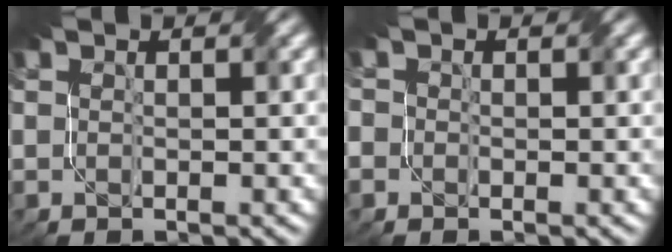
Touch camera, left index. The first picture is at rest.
{"total": 3.6, "force": [-0.2, 3.2, 1.5], "torque": [-0.044, 0.017, -0.032]}